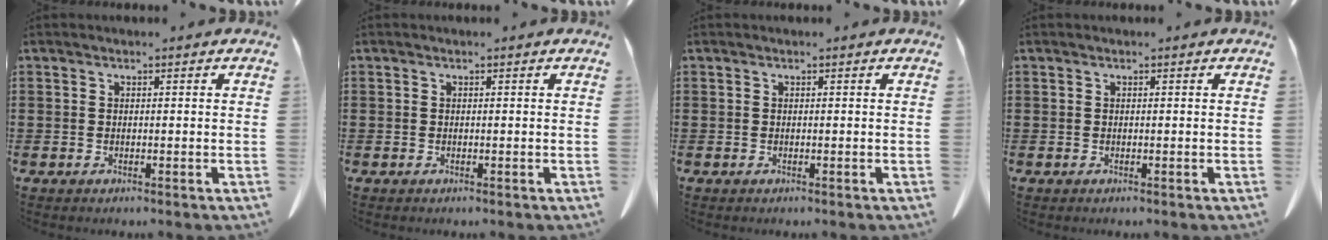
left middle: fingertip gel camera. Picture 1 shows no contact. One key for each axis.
{"total": 0.0}
{"total": 0.0}
{"total": 0.0}